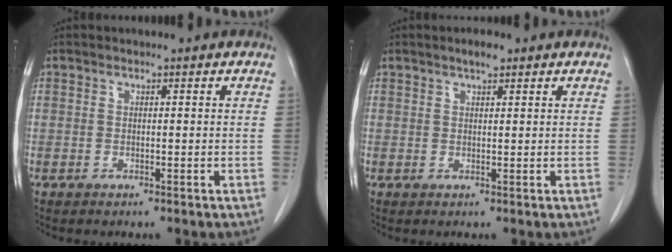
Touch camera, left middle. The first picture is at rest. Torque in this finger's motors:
{"motor_torque": [0.11, -0.02, -0.01, 0.00]}